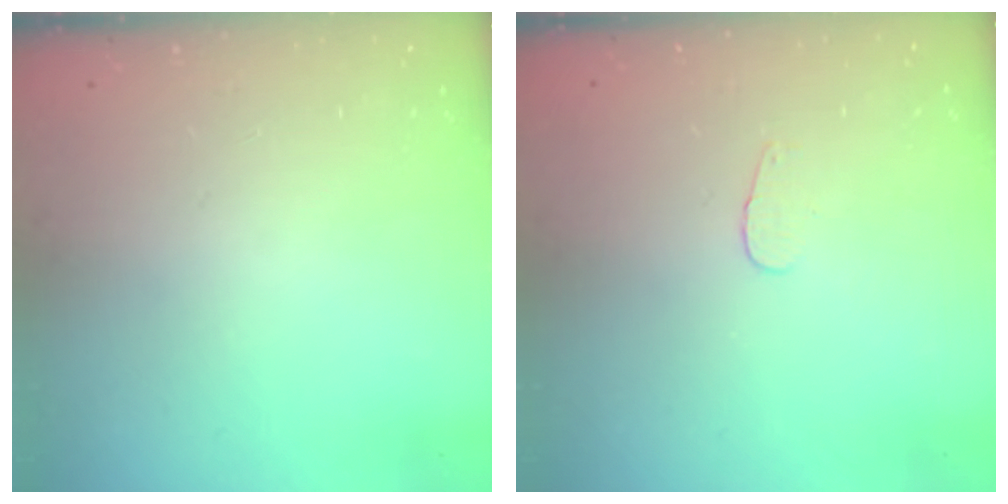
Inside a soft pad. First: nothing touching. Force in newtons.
{"total": 3.2, "press": 3.2, "slide": 0.3}